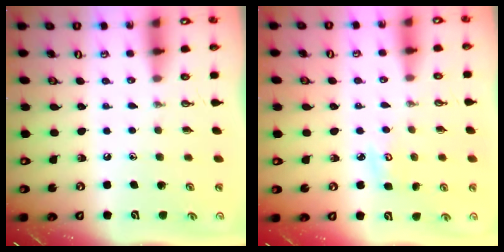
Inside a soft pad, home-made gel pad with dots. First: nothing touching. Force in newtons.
{"total": 4.6, "press": 4.6, "slide": 0.2}